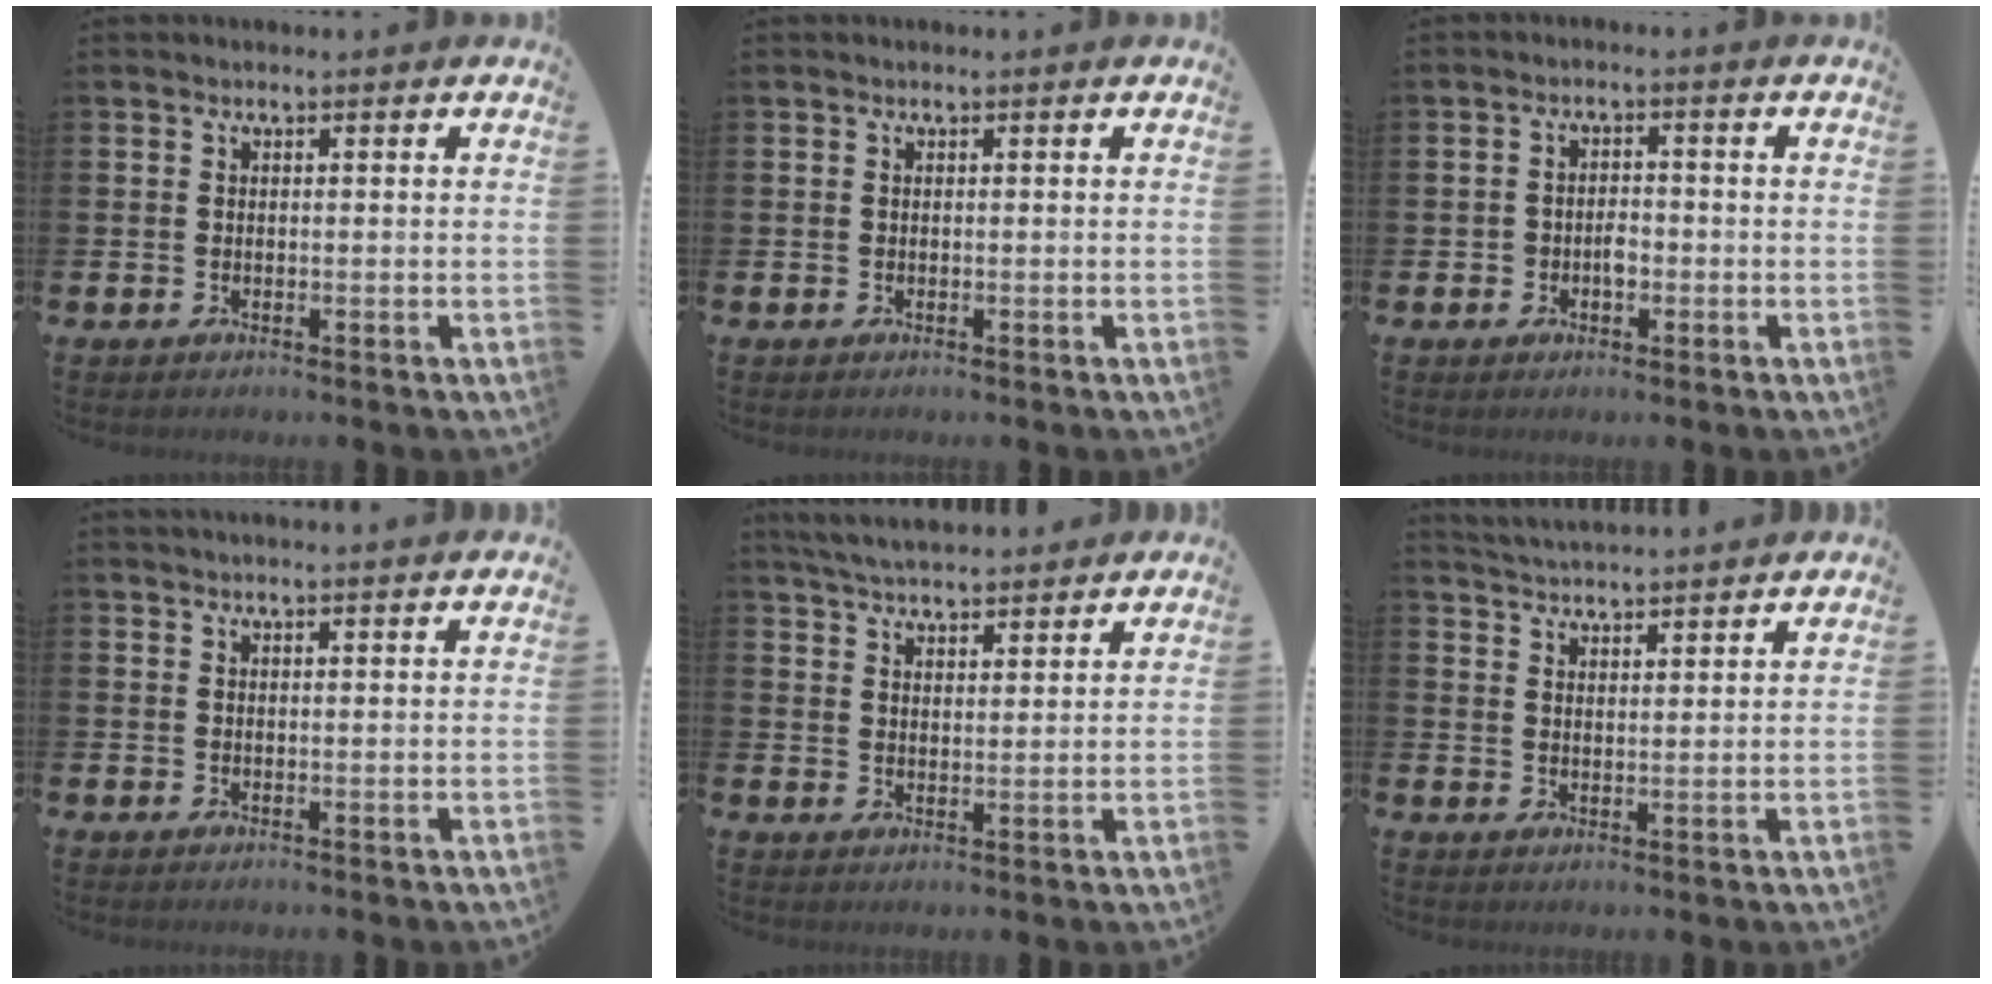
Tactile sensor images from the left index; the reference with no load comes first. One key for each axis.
{"total": 0.0}
{"total": 2.2, "fx": -0.7, "fy": 1.6, "fz": 1.3, "tx": -0.012, "ty": -0.001, "tz": -0.019}
{"total": 1.3, "fx": 1.3, "fy": -0.2, "fz": 0.2, "tx": -0.003, "ty": -0.003, "tz": 0.024}
{"total": 5.0, "fx": 4.9, "fy": 0.5, "fz": 0.6, "tx": -0.029, "ty": -0.022, "tz": 0.091}
{"total": 4.0, "fx": 4.0, "fy": -0.2, "fz": -0.2, "tx": -0.006, "ty": -0.026, "tz": 0.073}